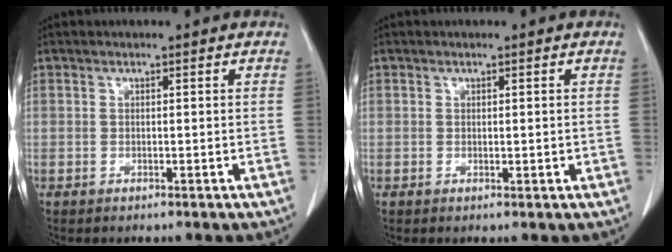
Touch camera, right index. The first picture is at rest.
{"total": 1.1, "force": [-0.1, 0.4, 1.0], "torque": [-0.015, -0.004, 0.003]}